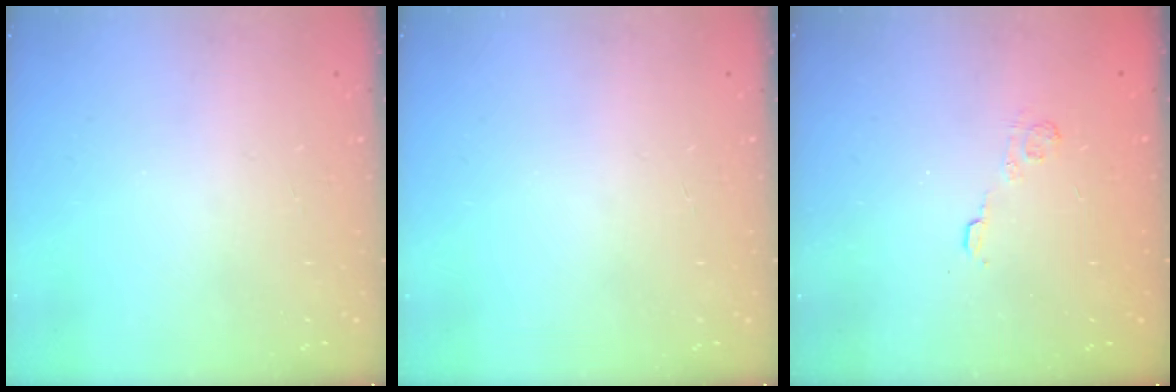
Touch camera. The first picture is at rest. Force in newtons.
{"total": 0.0}
{"total": 2.9, "press": 2.5, "slide": 1.6}